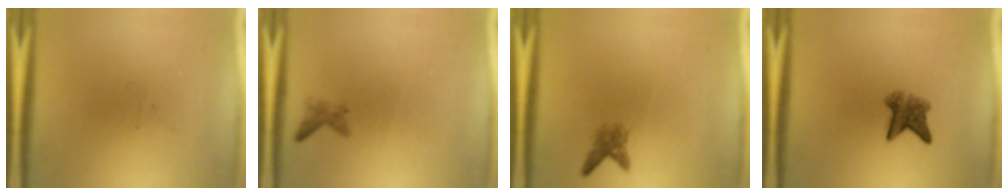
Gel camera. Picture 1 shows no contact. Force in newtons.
{"total": 1.1}
{"total": 2.1}
{"total": 4.2}